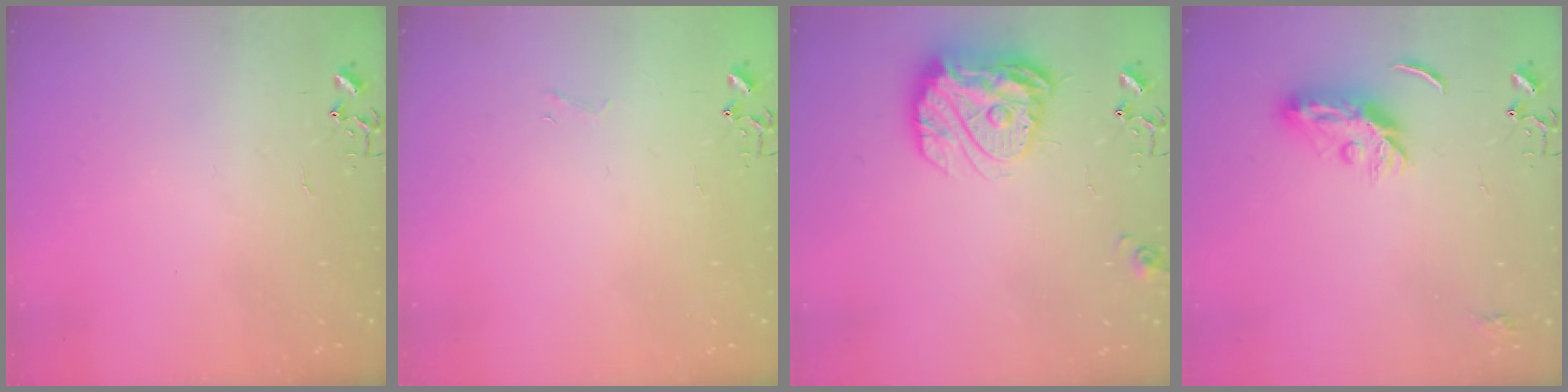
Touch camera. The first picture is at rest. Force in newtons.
{"total": 3.4, "press": 3.4, "slide": 0.3}
{"total": 17.1, "press": 17.0, "slide": 1.5}
{"total": 7.7, "press": 7.7, "slide": 0.2}